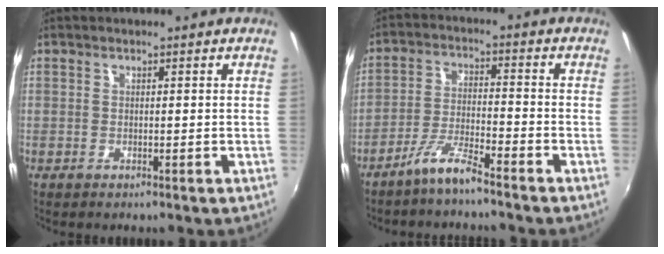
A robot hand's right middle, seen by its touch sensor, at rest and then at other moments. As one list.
[{"total": 5.7, "force": [-4.8, 0.2, 3.1], "torque": [-0.070, 0.007, -0.091]}]